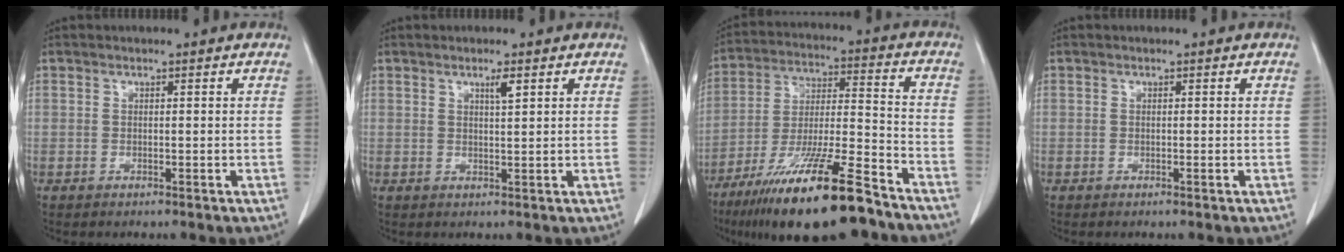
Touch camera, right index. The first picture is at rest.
{"total": 1.8, "force": [1.0, 0.0, 1.5], "torque": [-0.027, -0.002, 0.018]}
{"total": 20.1, "force": [-14.3, 2.0, 14.0], "torque": [-0.239, -0.032, -0.252]}
{"total": 0.0}